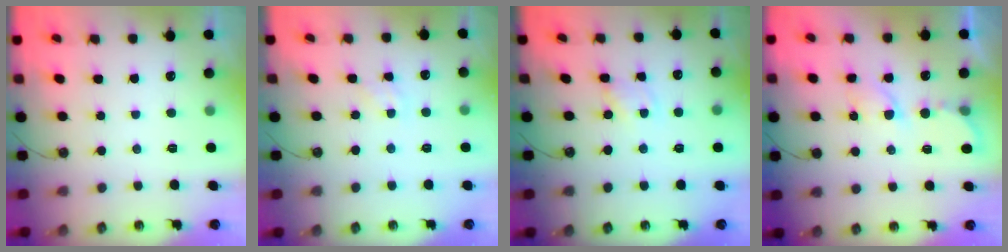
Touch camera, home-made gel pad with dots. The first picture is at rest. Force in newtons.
{"total": 1.4, "press": 1.4, "slide": 0.2}
{"total": 1.6, "press": 1.6, "slide": 0.2}
{"total": 6.2, "press": 6.2, "slide": 0.2}